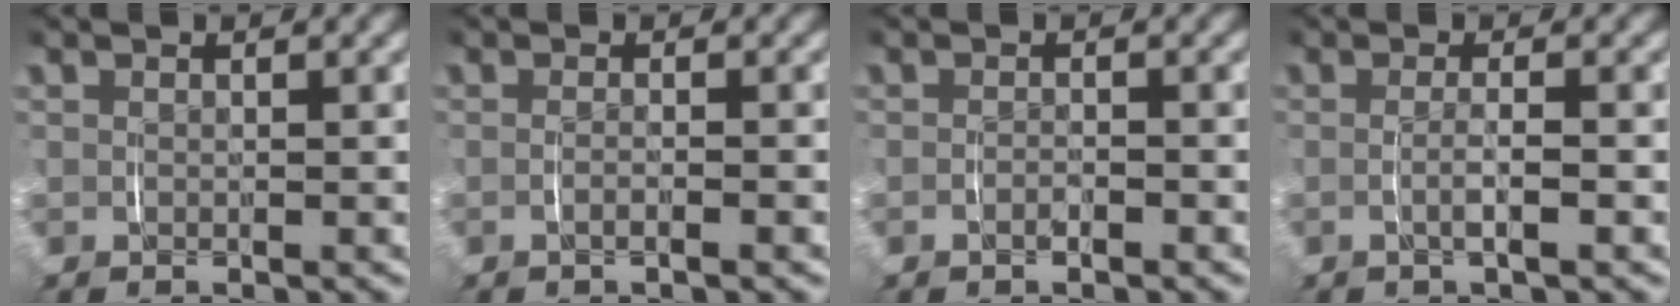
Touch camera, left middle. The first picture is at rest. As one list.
[{"total": 1.0, "force": [-0.5, -0.2, 0.8], "torque": [-0.019, -0.001, -0.010]}, {"total": 0.9, "force": [-0.7, 0.3, 0.5], "torque": [-0.008, 0.000, -0.013]}, {"total": 1.8, "force": [-0.6, -0.1, 1.7], "torque": [-0.029, -0.001, -0.010]}]